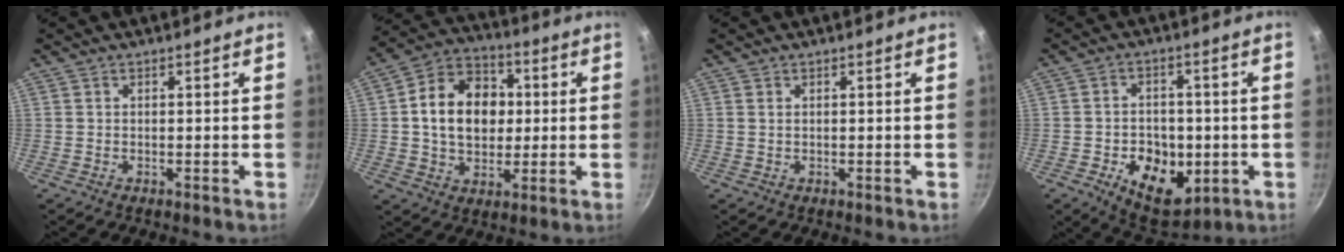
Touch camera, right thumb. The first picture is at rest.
{"total": 15.4, "force": [1.4, 11.8, 9.9], "torque": [-0.129, 0.020, 0.015]}
{"total": 0.6, "force": [0.2, 0.3, 0.4], "torque": [-0.008, 0.000, 0.005]}
{"total": 13.2, "force": [-3.3, 9.0, 9.0], "torque": [-0.092, 0.000, -0.035]}